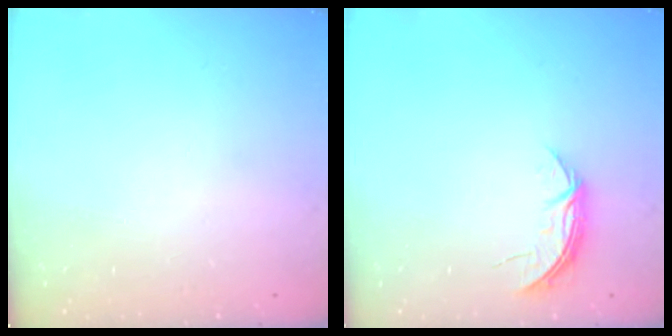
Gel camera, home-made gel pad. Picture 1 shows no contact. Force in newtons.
{"total": 5.4, "press": 5.4, "slide": 0.6}